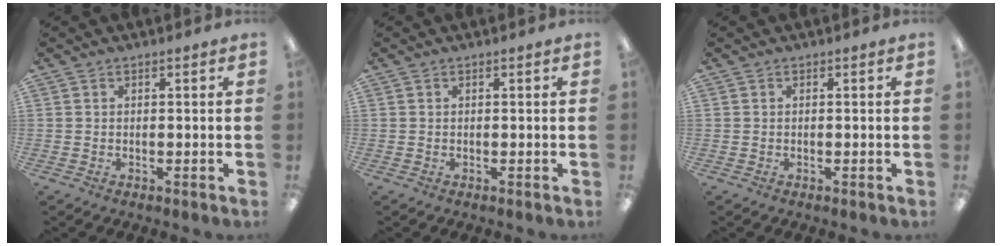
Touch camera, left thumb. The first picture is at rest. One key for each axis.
{"total": 0.0}
{"total": 0.0}